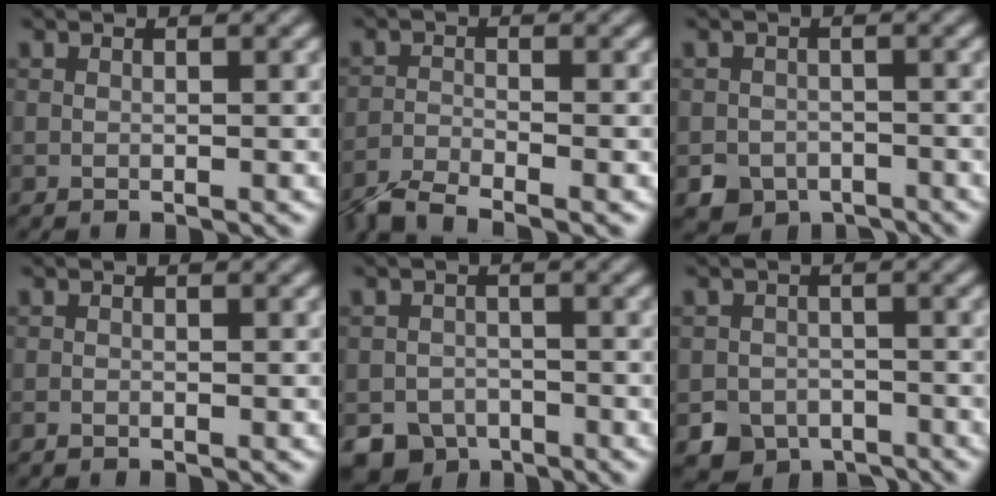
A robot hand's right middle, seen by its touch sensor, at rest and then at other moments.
{"total": 4.6, "force": [-4.0, 0.7, 2.1], "torque": [-0.041, -0.008, -0.086]}
{"total": 3.9, "force": [-2.4, 2.9, 0.9], "torque": [-0.006, -0.005, -0.040]}
{"total": 0.6, "force": [-0.6, 0.2, 0.1], "torque": [-0.001, -0.003, -0.011]}
{"total": 5.0, "force": [-3.6, 3.3, 1.0], "torque": [0.001, -0.004, -0.059]}
{"total": 5.1, "force": [-3.3, 3.7, 1.0], "torque": [-0.001, -0.006, -0.053]}